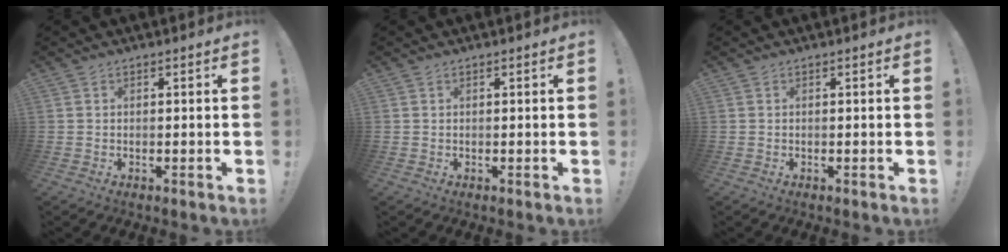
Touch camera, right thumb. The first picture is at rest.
{"total": 0.0}
{"total": 0.0}